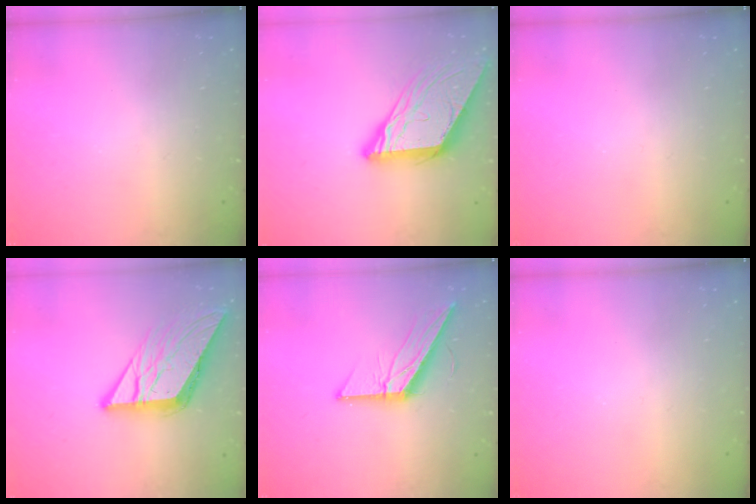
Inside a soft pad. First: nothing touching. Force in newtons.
{"total": 13.1, "press": 13.1, "slide": 1.3}
{"total": 0.0}
{"total": 11.5, "press": 11.4, "slide": 1.1}
{"total": 13.9, "press": 13.9, "slide": 0.5}
{"total": 0.0}